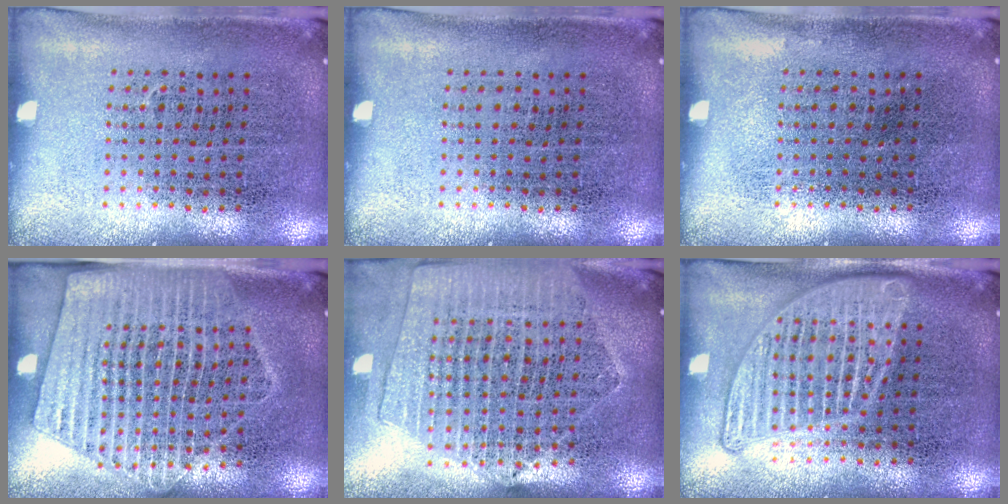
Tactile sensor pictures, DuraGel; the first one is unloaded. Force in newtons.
{"total": 0.0}
{"total": 0.0}
{"total": 2.0, "press": 1.8, "slide": 0.9}
{"total": 2.0, "press": 1.9, "slide": 0.8}
{"total": 2.8, "press": 2.8, "slide": 0.3}